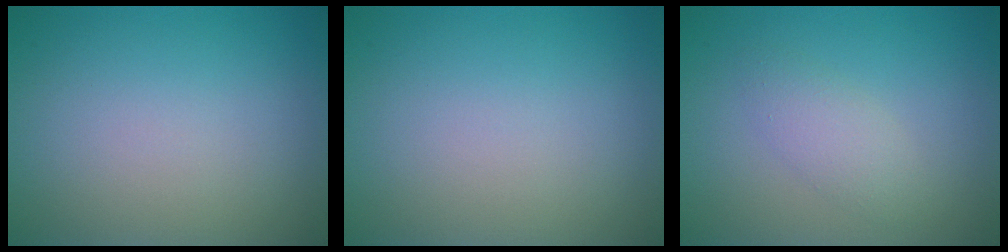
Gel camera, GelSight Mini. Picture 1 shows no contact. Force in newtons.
{"total": 0.0}
{"total": 2.0, "press": 2.0, "slide": 0.0}